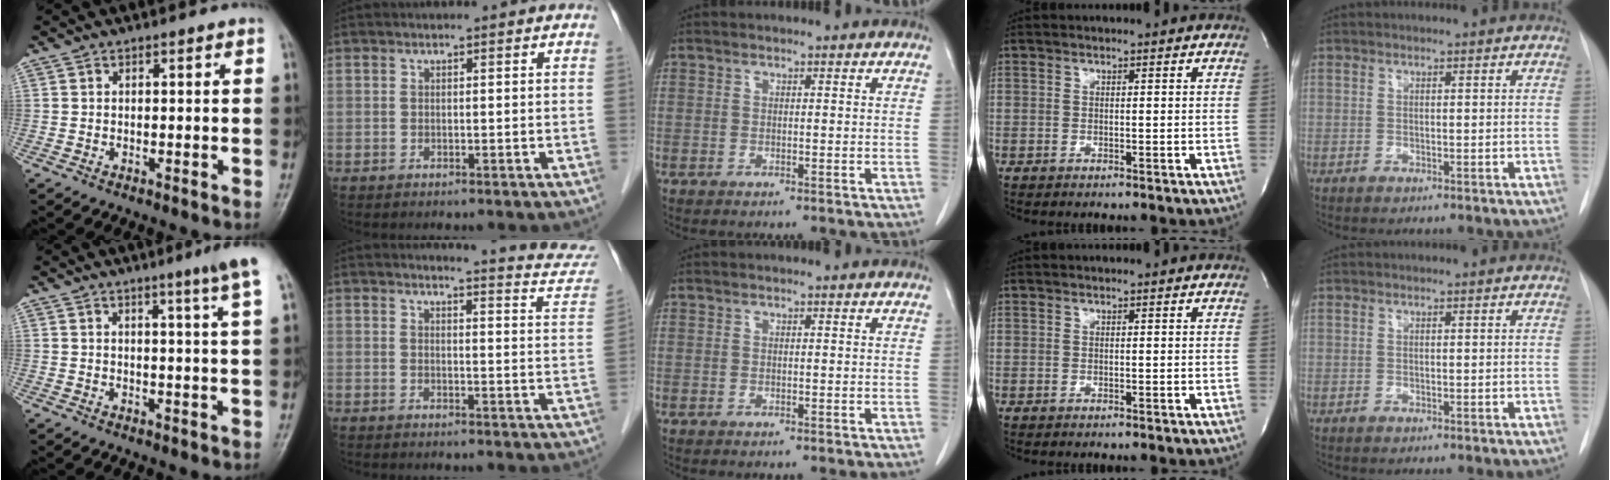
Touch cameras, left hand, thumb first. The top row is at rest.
{"thumb": {"total": 6.1, "force": [3.9, -0.7, 4.7], "torque": [-0.065, -0.021, 0.048]}, "index": {"total": 9.4, "force": [9.2, 0.6, 2.2], "torque": [-0.015, -0.043, 0.082]}}